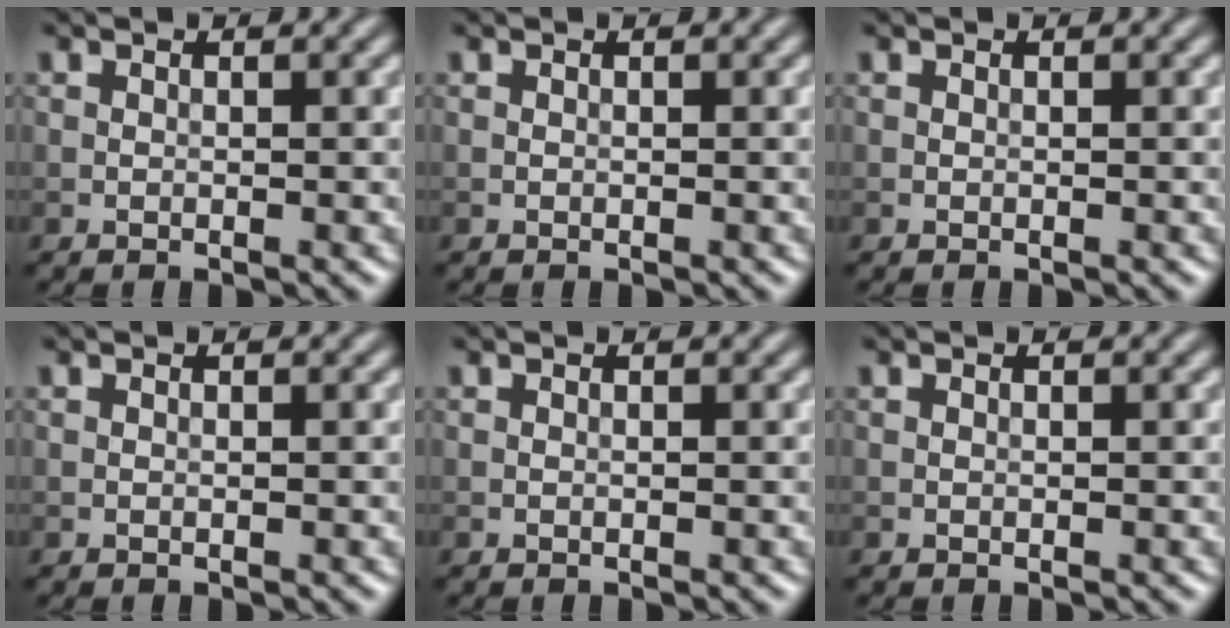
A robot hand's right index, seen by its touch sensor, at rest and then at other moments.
{"total": 0.0}
{"total": 0.0}
{"total": 0.0}
{"total": 0.0}
{"total": 0.0}